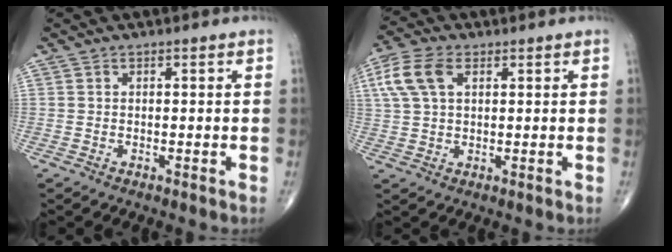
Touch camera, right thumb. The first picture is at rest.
{"total": 8.2, "force": [2.8, 4.7, 6.1], "torque": [-0.140, 0.014, 0.055]}